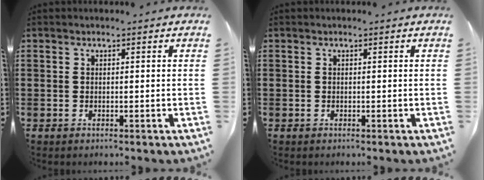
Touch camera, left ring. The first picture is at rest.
{"total": 0.0}